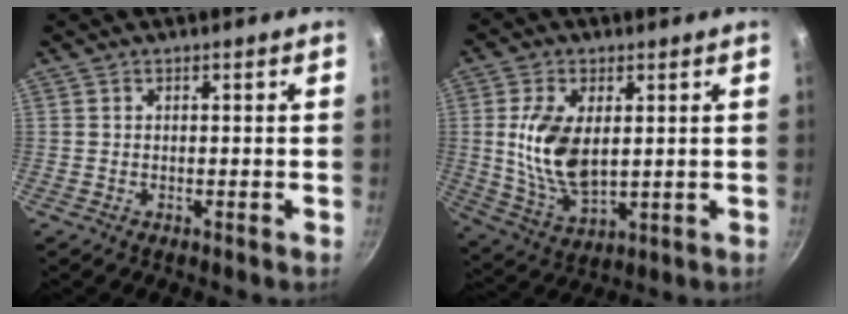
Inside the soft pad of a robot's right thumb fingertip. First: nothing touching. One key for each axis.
{"total": 12.2, "fx": 1.7, "fy": 6.5, "fz": 10.2, "tx": -0.193, "ty": -0.017, "tz": 0.044}